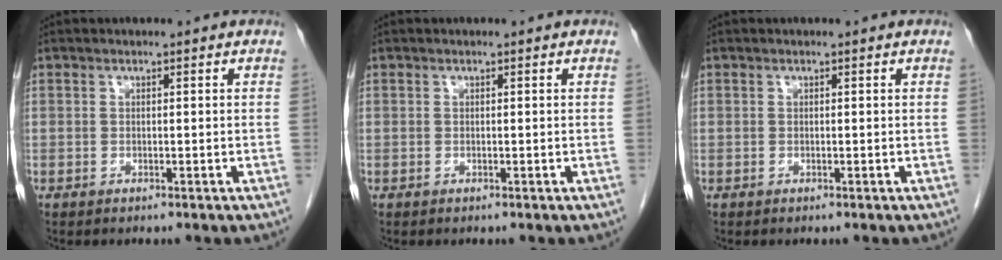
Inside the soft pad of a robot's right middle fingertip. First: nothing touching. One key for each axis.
{"total": 0.0}
{"total": 0.0}